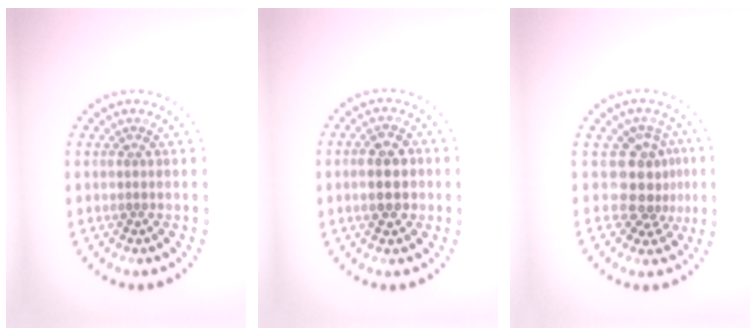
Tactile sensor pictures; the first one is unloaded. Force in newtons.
{"total": 3.5, "press": 3.5, "slide": 0.2}
{"total": 3.5, "press": 2.5, "slide": 2.5}